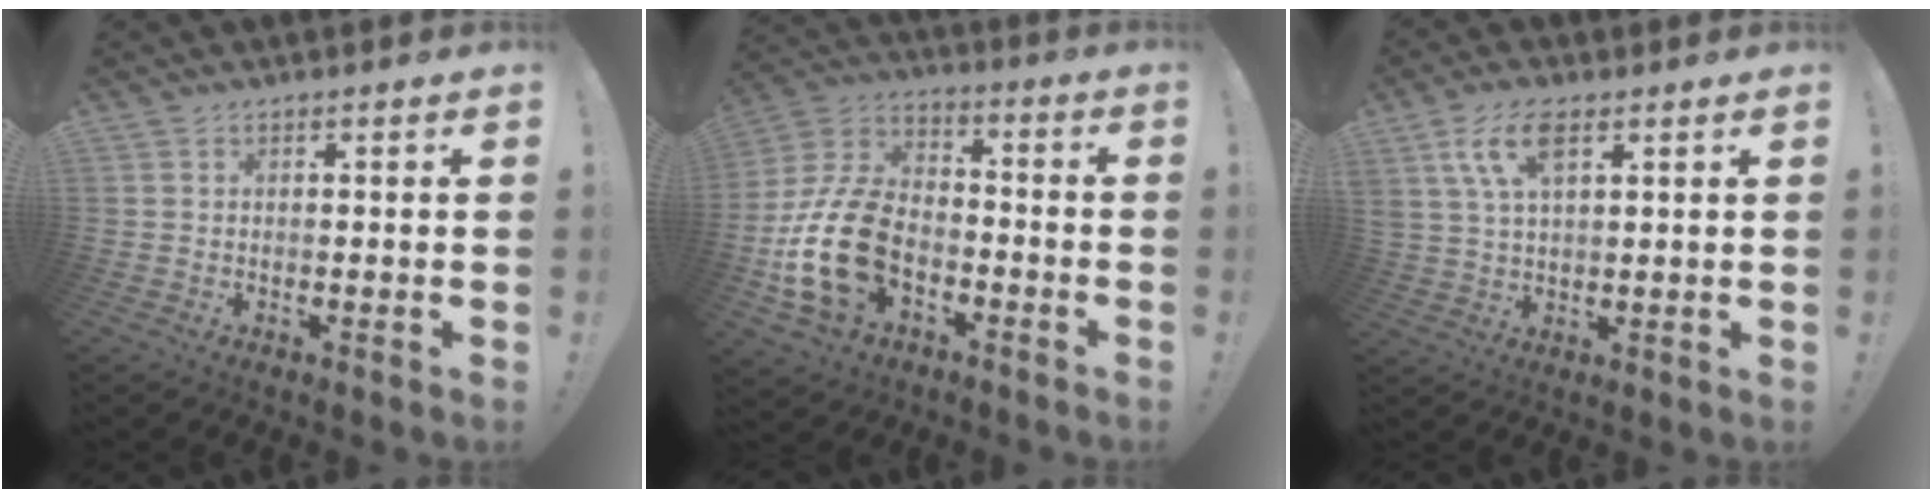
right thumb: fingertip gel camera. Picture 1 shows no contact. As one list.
[{"total": 20.2, "force": [-6.2, 13.3, 14.0], "torque": [-0.275, 0.043, -0.094]}, {"total": 9.3, "force": [4.5, 4.1, 7.0], "torque": [-0.146, -0.001, 0.086]}]